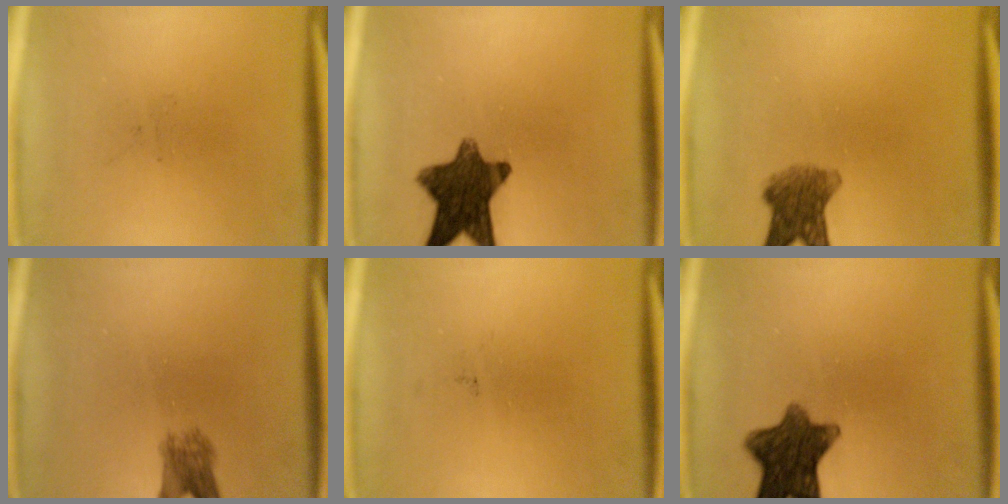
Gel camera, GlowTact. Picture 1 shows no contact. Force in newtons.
{"total": 11.5}
{"total": 6.1}
{"total": 3.4}
{"total": 0.0}
{"total": 10.2}